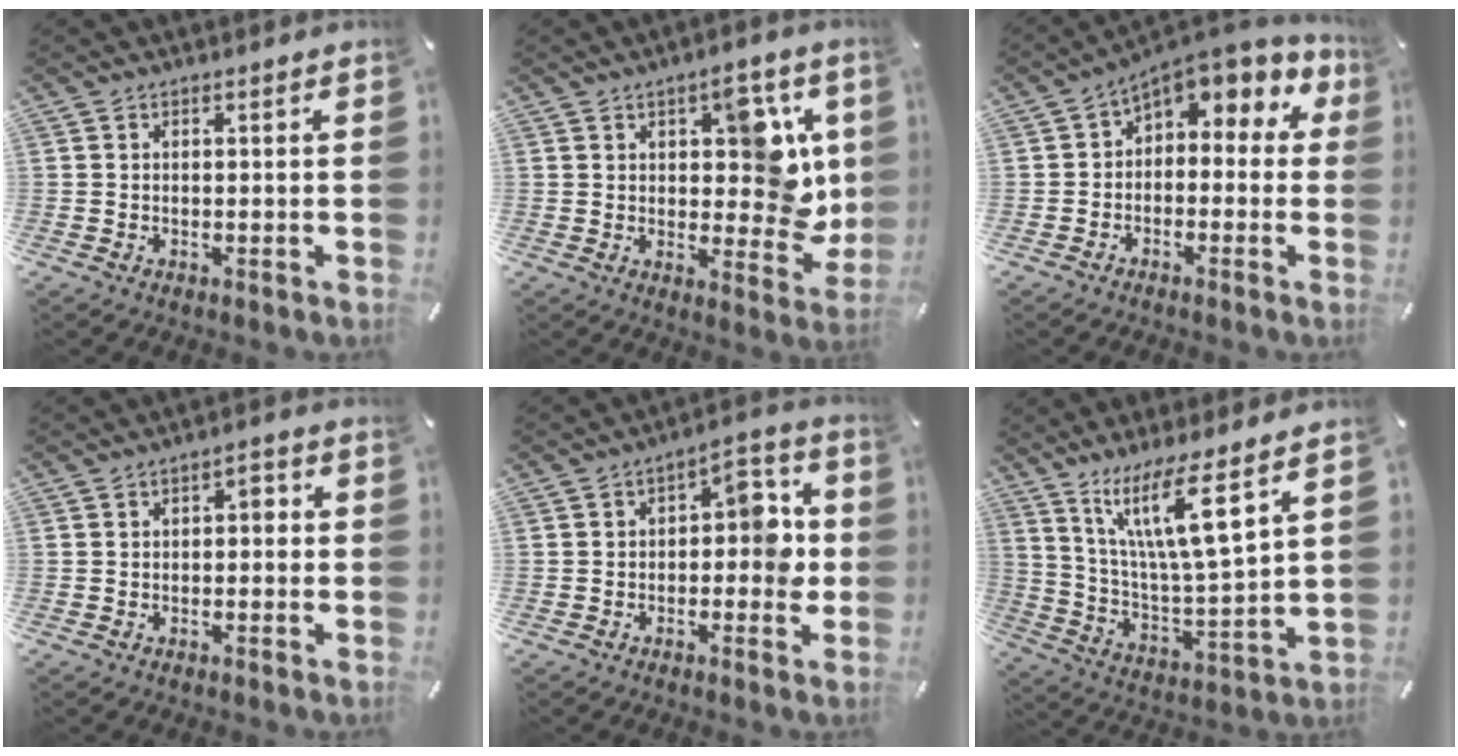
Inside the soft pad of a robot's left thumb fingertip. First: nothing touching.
{"total": 12.3, "force": [2.9, 7.1, 9.6], "torque": [-0.093, -0.016, 0.047]}
{"total": 4.6, "force": [1.7, 3.2, 2.9], "torque": [-0.057, -0.016, 0.029]}
{"total": 2.6, "force": [-0.4, 1.6, 2.1], "torque": [-0.033, 0.009, -0.013]}
{"total": 8.4, "force": [-0.6, 4.9, 6.8], "torque": [-0.076, 0.002, -0.020]}
{"total": 14.3, "force": [9.5, 1.7, 10.6], "torque": [-0.212, -0.040, 0.158]}